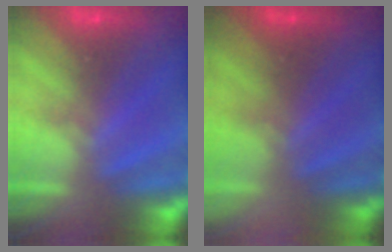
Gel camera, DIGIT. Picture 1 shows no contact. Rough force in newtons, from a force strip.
{"total": 2.6}